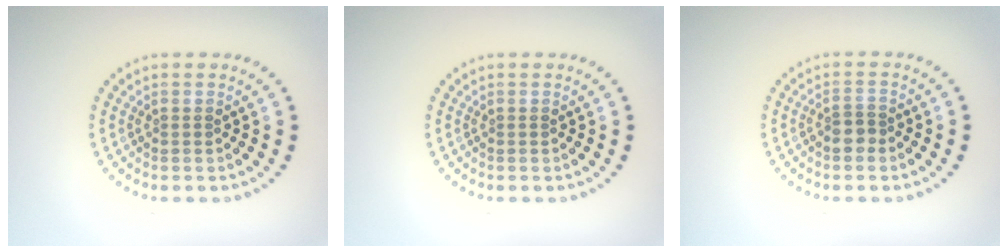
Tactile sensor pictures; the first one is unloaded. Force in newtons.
{"total": 0.0}
{"total": 1.7, "press": 1.5, "slide": 0.8}